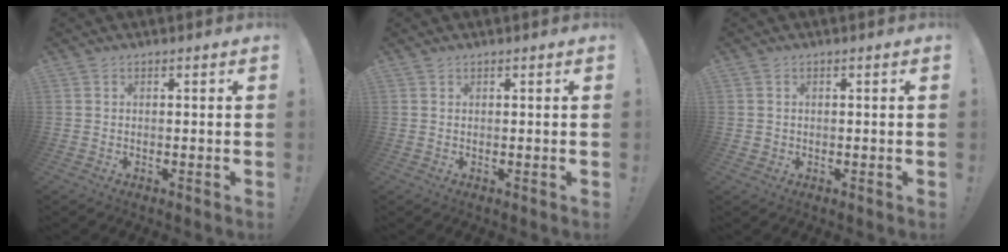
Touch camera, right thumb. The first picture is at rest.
{"total": 0.6, "force": [0.5, 0.2, 0.1], "torque": [0.001, -0.002, 0.010]}
{"total": 1.3, "force": [0.3, 1.2, 0.2], "torque": [0.000, 0.000, 0.005]}